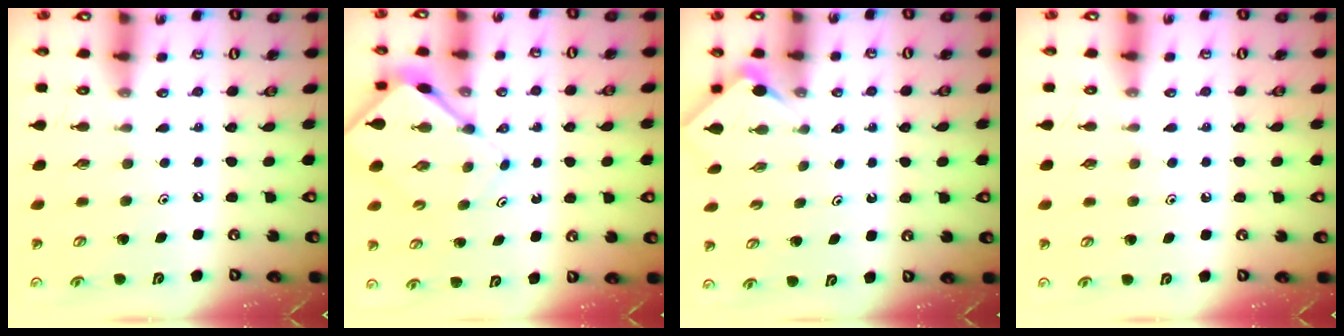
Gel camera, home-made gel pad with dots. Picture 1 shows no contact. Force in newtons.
{"total": 7.1, "press": 7.1, "slide": 0.6}
{"total": 2.7, "press": 2.7, "slide": 0.4}
{"total": 6.0, "press": 5.9, "slide": 0.8}